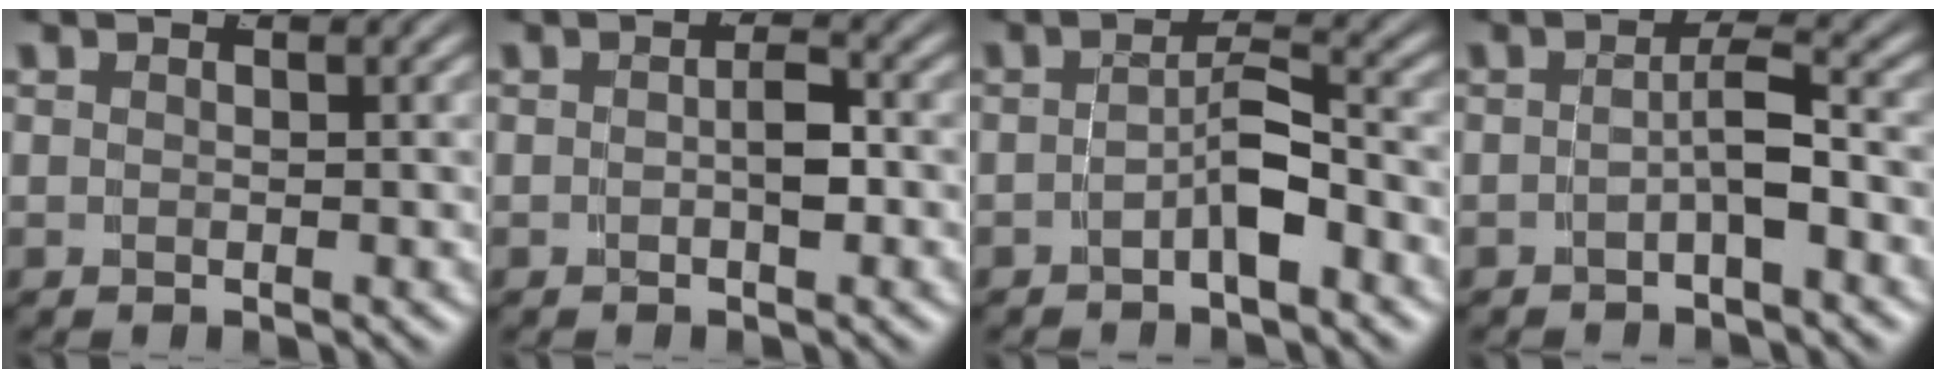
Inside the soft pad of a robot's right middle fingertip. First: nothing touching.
{"total": 1.5, "force": [-0.6, 0.3, 1.4], "torque": [-0.017, -0.003, -0.005]}
{"total": 2.8, "force": [-1.9, 0.4, 2.0], "torque": [-0.030, -0.006, -0.028]}
{"total": 2.3, "force": [-1.4, -0.1, 1.8], "torque": [-0.027, -0.004, -0.021]}